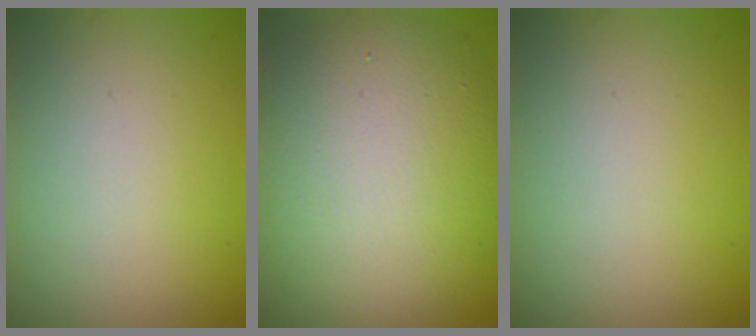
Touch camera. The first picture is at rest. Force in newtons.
{"total": 11.7, "press": 11.7, "slide": 0.4}
{"total": 0.0}